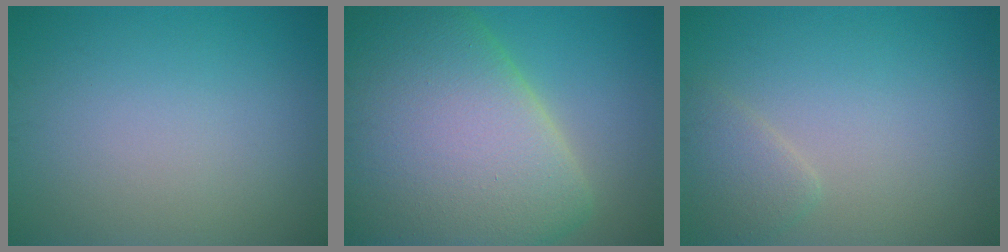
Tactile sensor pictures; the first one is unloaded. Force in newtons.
{"total": 16.4, "press": 16.4, "slide": 1.3}
{"total": 1.8, "press": 1.8, "slide": 0.1}